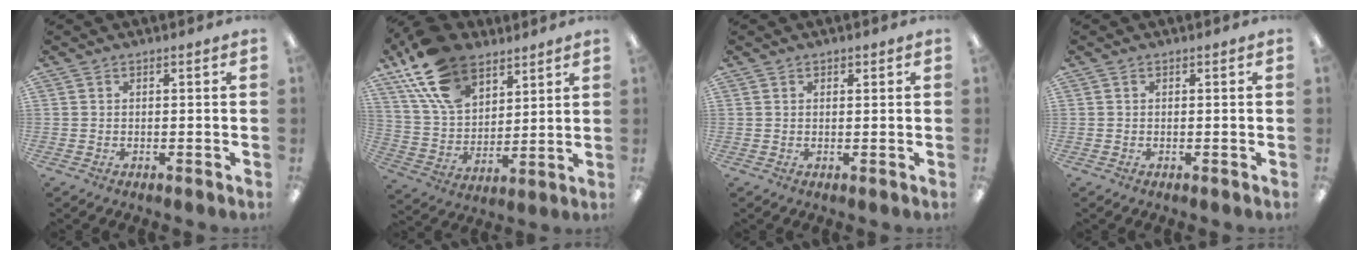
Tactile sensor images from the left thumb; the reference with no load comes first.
{"total": 19.1, "force": [11.9, 11.1, 10.0], "torque": [-0.210, -0.041, 0.223]}
{"total": 0.8, "force": [0.6, 0.5, 0.2], "torque": [-0.003, 0.001, 0.012]}
{"total": 0.0}